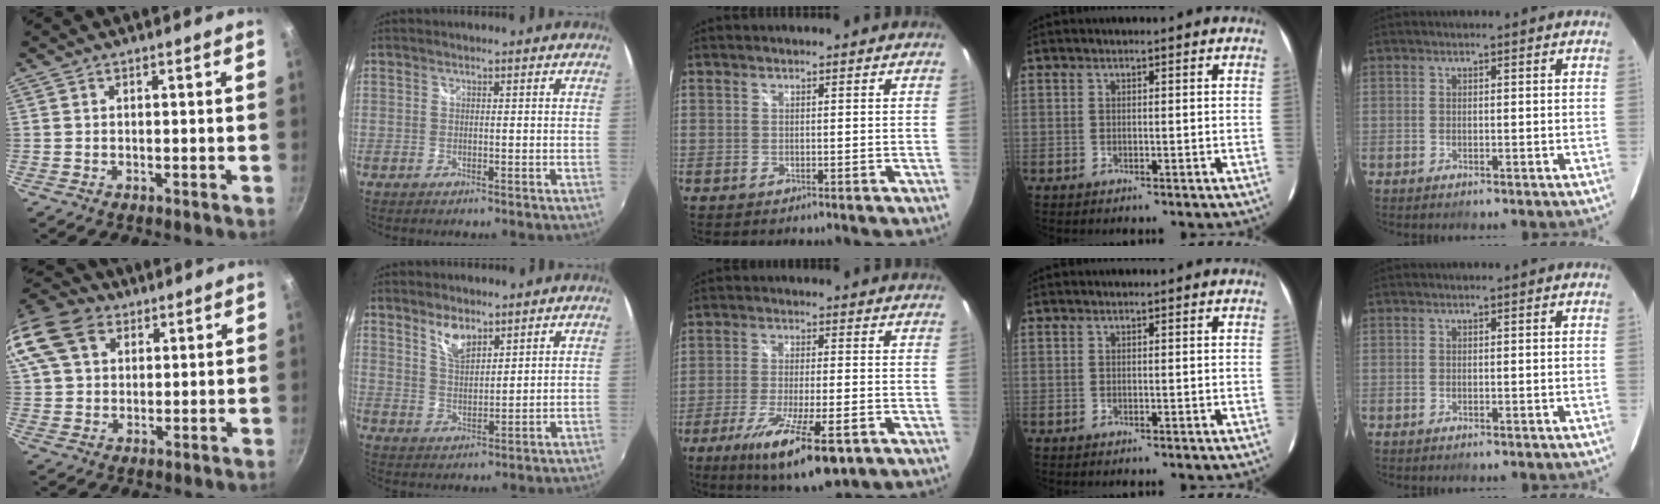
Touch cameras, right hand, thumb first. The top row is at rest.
{"thumb": {"total": 19.4, "force": [8.5, 14.1, 10.4], "torque": [-0.237, 0.032, 0.153]}, "index": {"total": 5.2, "force": [3.8, 2.0, 3.0], "torque": [-0.051, -0.002, 0.072]}, "middle": {"total": 15.2, "force": [-8.5, 3.4, 12.2], "torque": [-0.229, -0.051, -0.139]}}